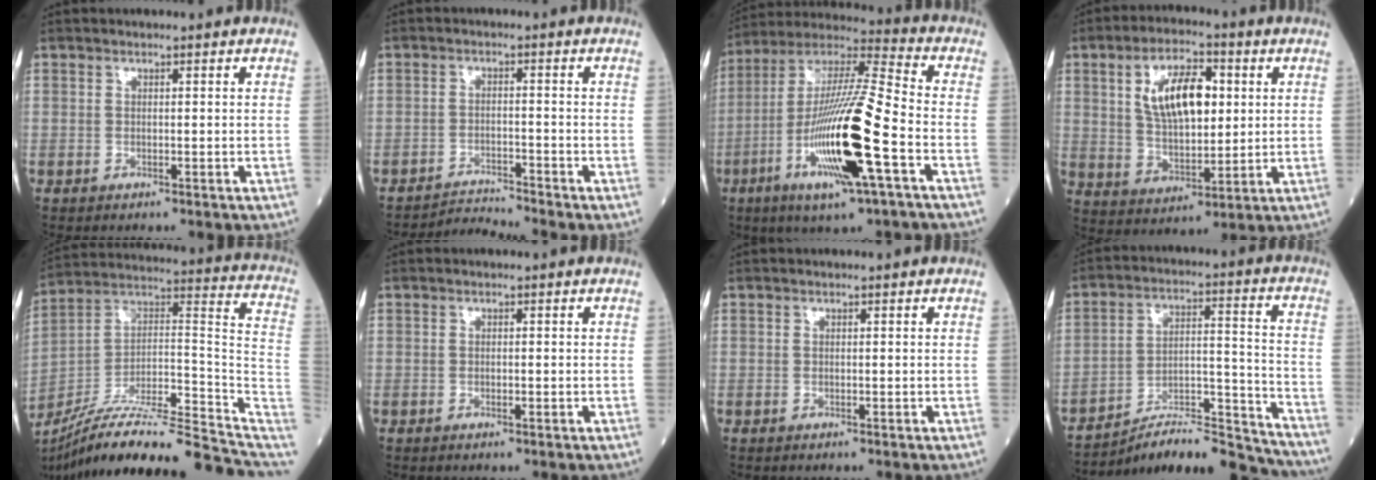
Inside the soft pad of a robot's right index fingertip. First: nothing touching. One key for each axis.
{"total": 3.7, "fx": -3.1, "fy": -1.6, "fz": -0.9, "tx": 0.018, "ty": -0.008, "tz": -0.054}
{"total": 20.5, "fx": -6.3, "fy": 1.4, "fz": 19.4, "tx": -0.393, "ty": -0.022, "tz": -0.119}
{"total": 11.8, "fx": 3.1, "fy": 5.1, "fz": 10.2, "tx": -0.186, "ty": 0.013, "tz": 0.058}
{"total": 26.3, "fx": -22.1, "fy": 2.5, "fz": 14.0, "tx": -0.151, "ty": 0.029, "tz": -0.342}
{"total": 1.0, "fx": -0.3, "fy": 0.2, "fz": 0.9, "tx": -0.014, "ty": -0.002, "tz": -0.003}
{"total": 0.0}
{"total": 18.1, "fx": -17.5, "fy": 1.3, "fz": 4.5, "tx": -0.055, "ty": 0.038, "tz": -0.272}